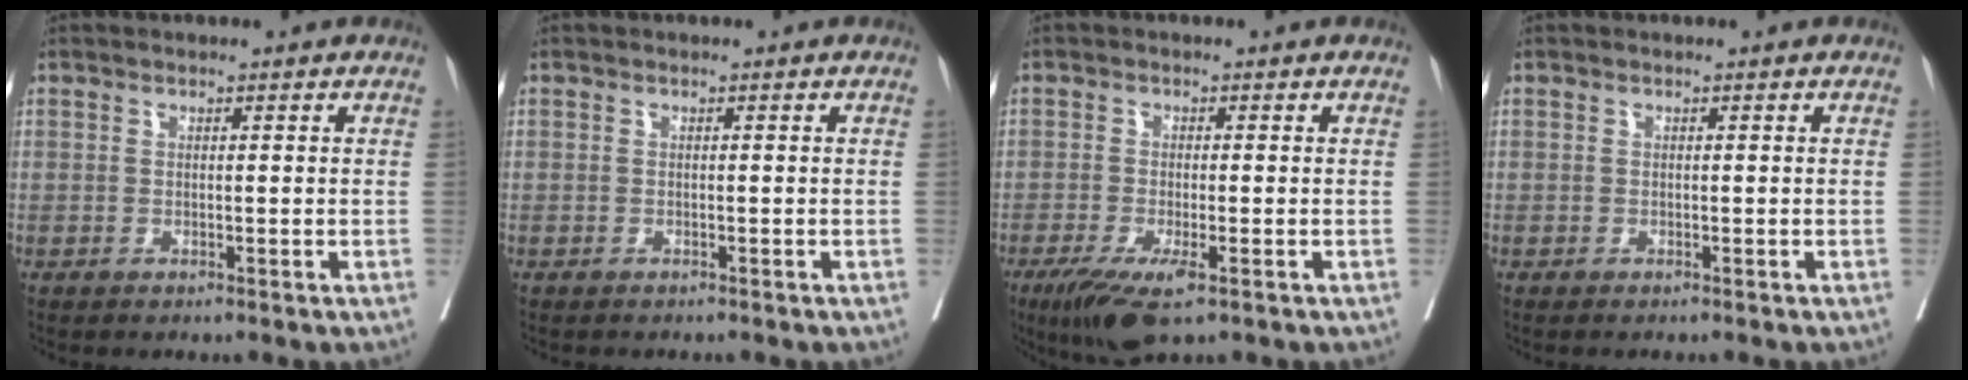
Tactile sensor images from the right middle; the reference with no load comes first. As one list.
[{"total": 1.7, "force": [-1.5, 0.4, 0.6], "torque": [-0.020, -0.005, -0.019]}, {"total": 6.7, "force": [-3.8, 1.3, 5.3], "torque": [-0.092, -0.018, -0.061]}, {"total": 1.3, "force": [-1.1, 0.1, 0.5], "torque": [-0.006, -0.001, -0.016]}]